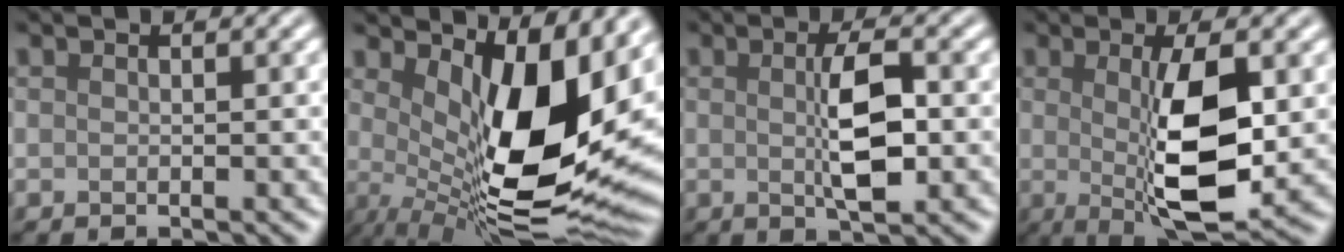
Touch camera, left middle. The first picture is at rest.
{"total": 13.5, "force": [1.7, 5.3, 12.3], "torque": [-0.180, -0.024, 0.038]}
{"total": 4.2, "force": [-0.3, 1.0, 4.1], "torque": [-0.080, 0.004, 0.003]}
{"total": 7.6, "force": [-0.3, 2.0, 7.3], "torque": [-0.123, -0.008, 0.005]}